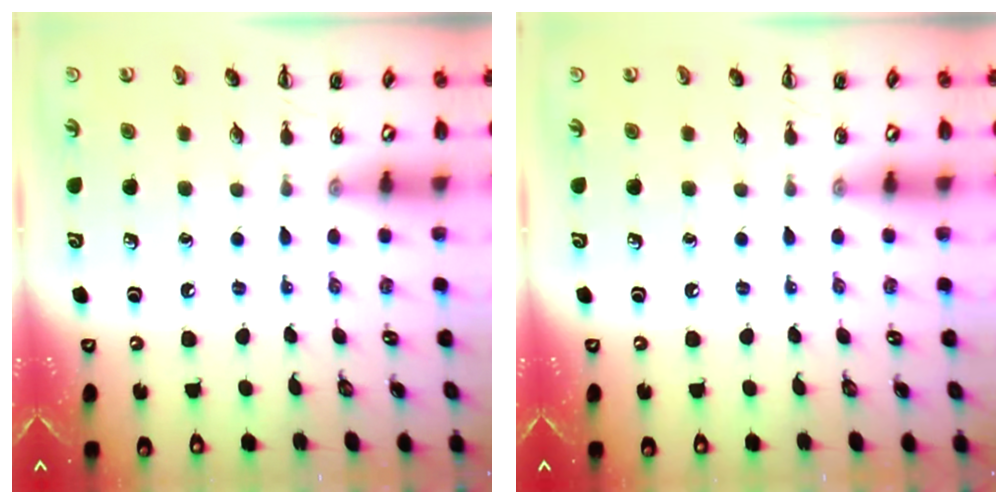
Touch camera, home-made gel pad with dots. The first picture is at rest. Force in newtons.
{"total": 0.0}